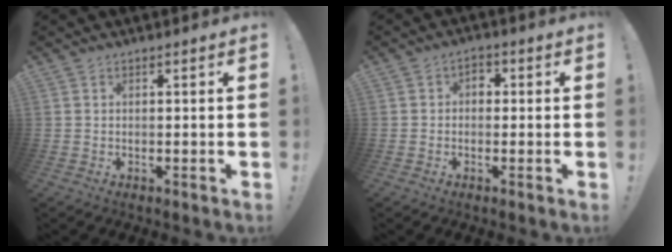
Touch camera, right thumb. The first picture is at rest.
{"total": 2.7, "force": [-0.4, 2.4, 1.3], "torque": [-0.017, 0.003, -0.010]}